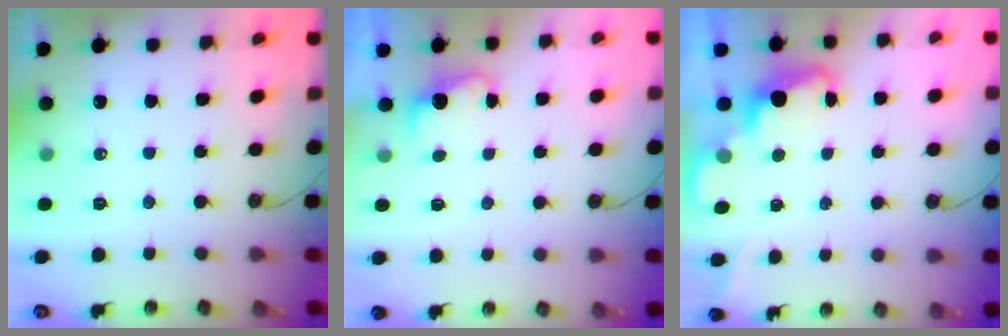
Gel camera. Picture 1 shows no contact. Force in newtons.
{"total": 2.8, "press": 2.7, "slide": 0.9}
{"total": 2.4, "press": 2.4, "slide": 0.5}